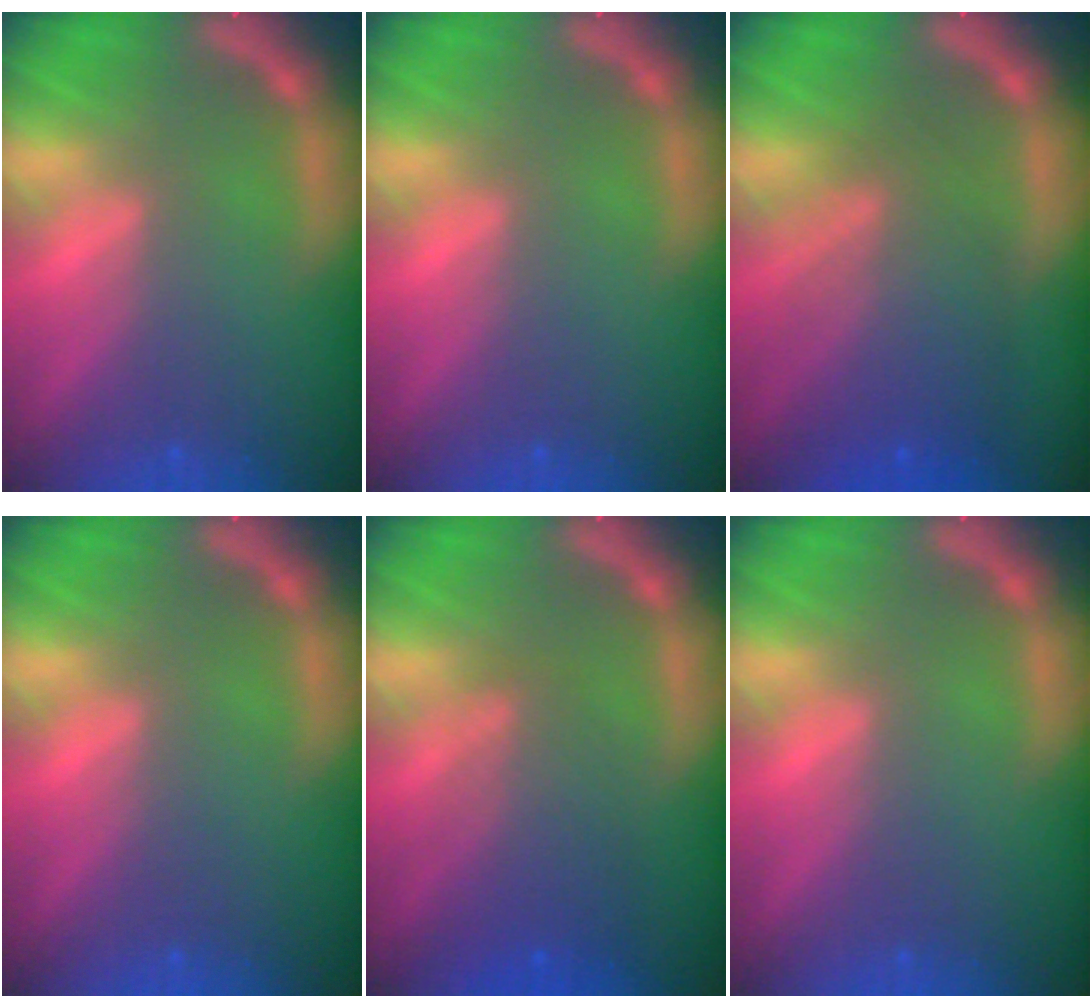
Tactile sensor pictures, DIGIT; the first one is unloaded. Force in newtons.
{"total": 0.0}
{"total": 7.1}
{"total": 0.0}
{"total": 4.5}
{"total": 0.0}